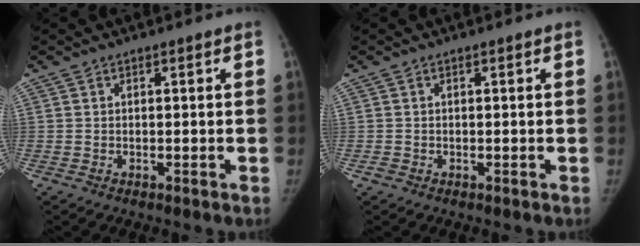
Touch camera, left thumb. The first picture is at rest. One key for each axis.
{"total": 0.7, "fx": -0.2, "fy": 0.6, "fz": 0.2, "tx": -0.002, "ty": 0.001, "tz": -0.004}